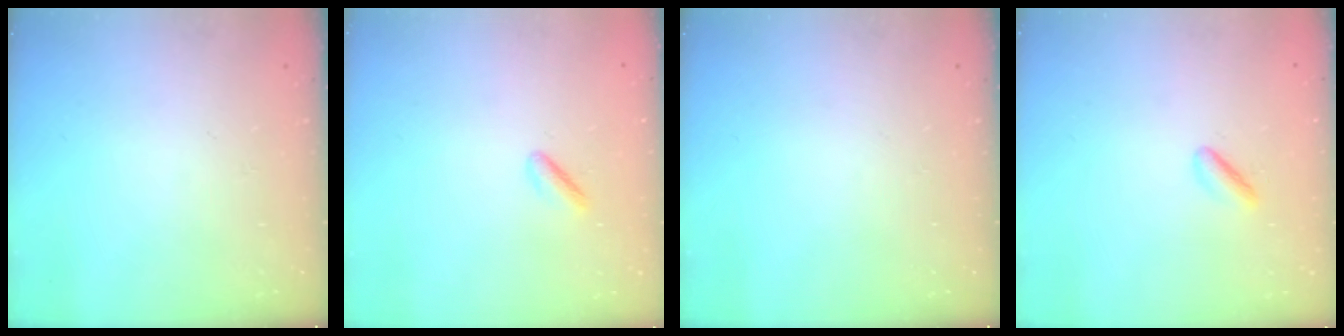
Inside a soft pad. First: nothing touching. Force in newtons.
{"total": 1.5, "press": 1.2, "slide": 0.8}
{"total": 0.0}
{"total": 2.7, "press": 2.5, "slide": 1.2}